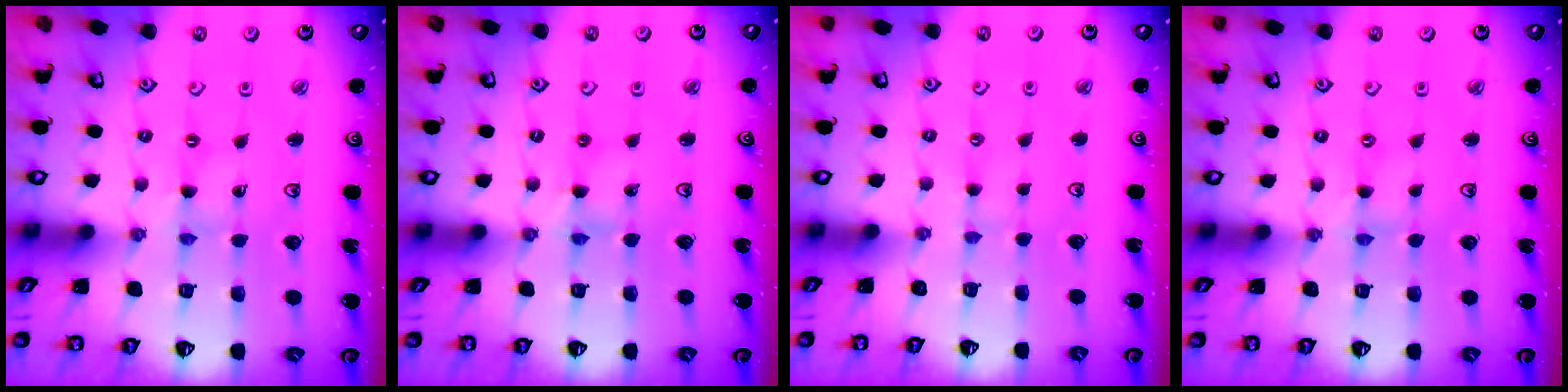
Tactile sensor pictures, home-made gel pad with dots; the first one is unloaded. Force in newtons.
{"total": 2.6, "press": 2.6, "slide": 0.3}
{"total": 0.6, "press": 0.6, "slide": 0.2}
{"total": 1.2, "press": 1.1, "slide": 0.2}